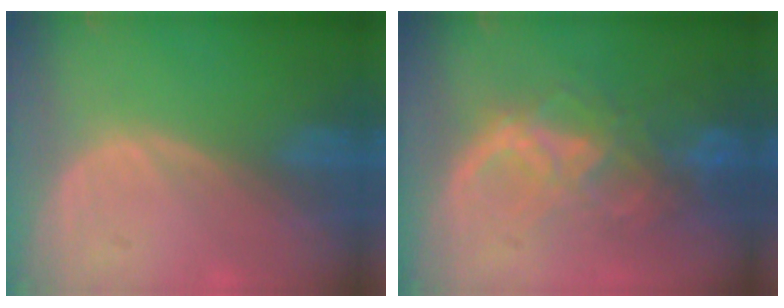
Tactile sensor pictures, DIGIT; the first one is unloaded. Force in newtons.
{"total": 8.8, "press": 7.5, "slide": 4.7}